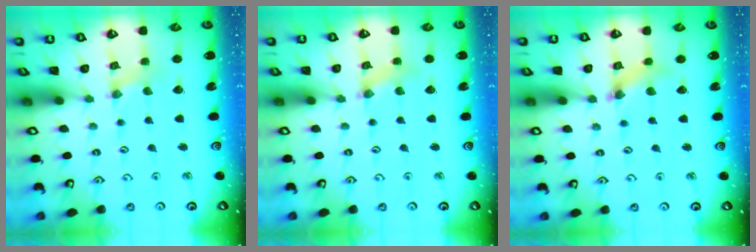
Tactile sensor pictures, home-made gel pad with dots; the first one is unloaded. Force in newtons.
{"total": 1.6, "press": 1.6, "slide": 0.3}
{"total": 4.0, "press": 3.9, "slide": 0.5}